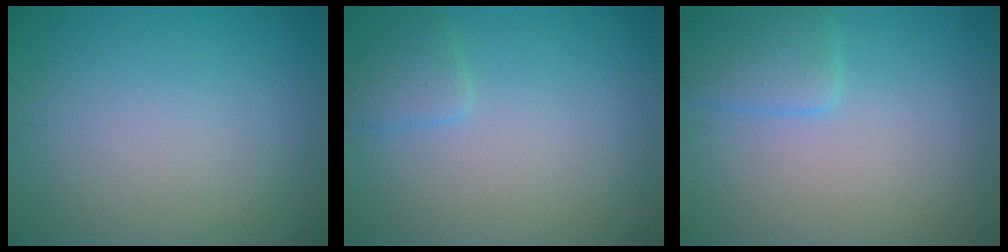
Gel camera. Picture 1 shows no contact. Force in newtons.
{"total": 1.5, "press": 1.5, "slide": 0.2}
{"total": 2.6, "press": 2.5, "slide": 0.2}